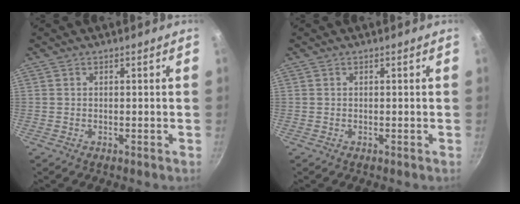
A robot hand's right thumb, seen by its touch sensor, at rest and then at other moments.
{"total": 0.0}